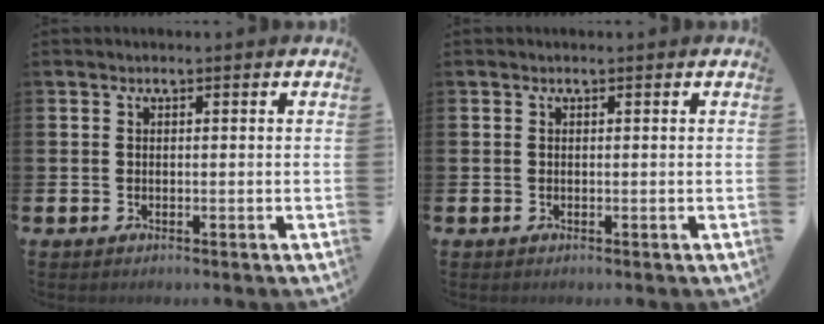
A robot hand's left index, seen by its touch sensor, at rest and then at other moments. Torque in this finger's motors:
{"motor_torque": [0.02, -0.04, -0.02, 0.02]}